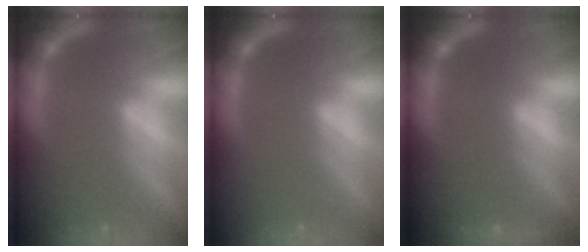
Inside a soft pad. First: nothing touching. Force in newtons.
{"total": 0.0}
{"total": 1.4}